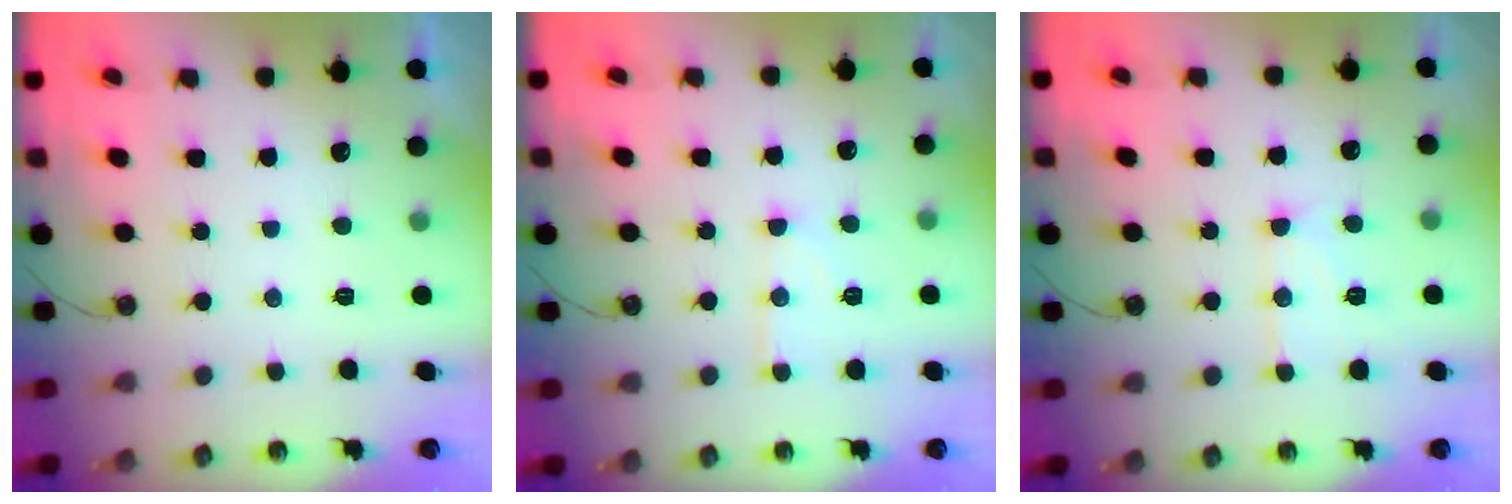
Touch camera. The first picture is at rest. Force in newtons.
{"total": 9.4, "press": 9.4, "slide": 0.8}
{"total": 9.7, "press": 9.7, "slide": 0.8}